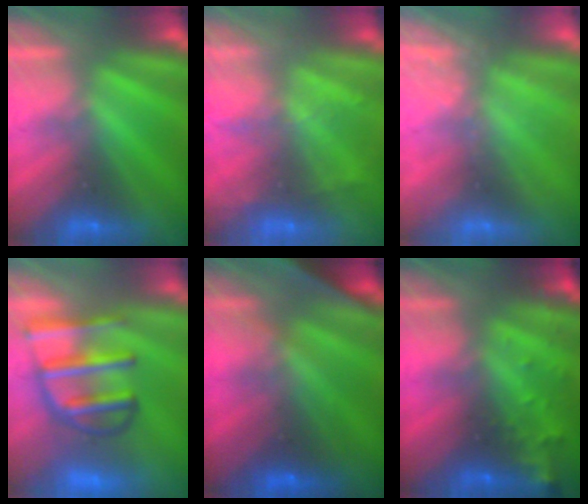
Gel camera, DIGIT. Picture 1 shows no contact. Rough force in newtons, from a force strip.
{"total": 7.1}
{"total": 2.6}
{"total": 8.3}
{"total": 6.9}
{"total": 6.8}